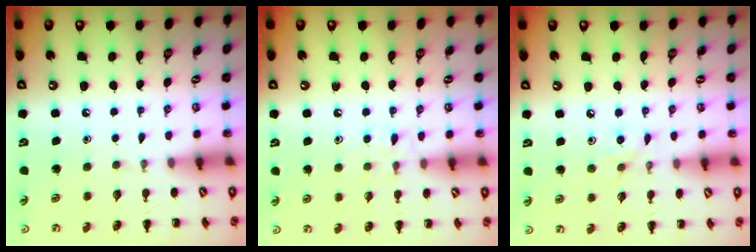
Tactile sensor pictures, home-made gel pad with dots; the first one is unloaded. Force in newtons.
{"total": 6.7, "press": 6.3, "slide": 2.2}
{"total": 4.6, "press": 4.3, "slide": 1.7}